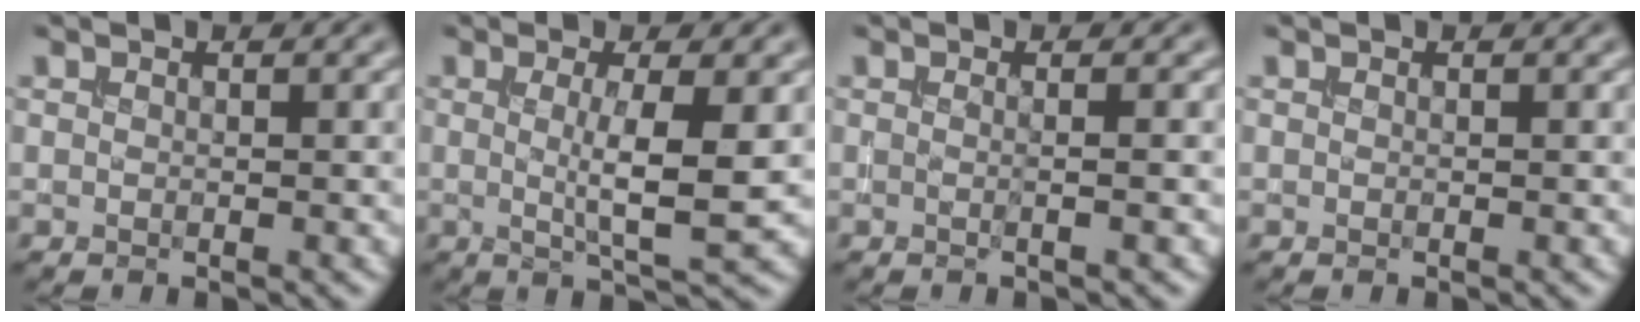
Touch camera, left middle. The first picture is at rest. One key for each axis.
{"total": 4.7, "fx": 0.2, "fy": 0.8, "fz": 4.6, "tx": -0.071, "ty": -0.007, "tz": 0.004}
{"total": 2.0, "fx": 0.2, "fy": 0.9, "fz": 1.8, "tx": -0.008, "ty": -0.004, "tz": -0.017}
{"total": 0.0}